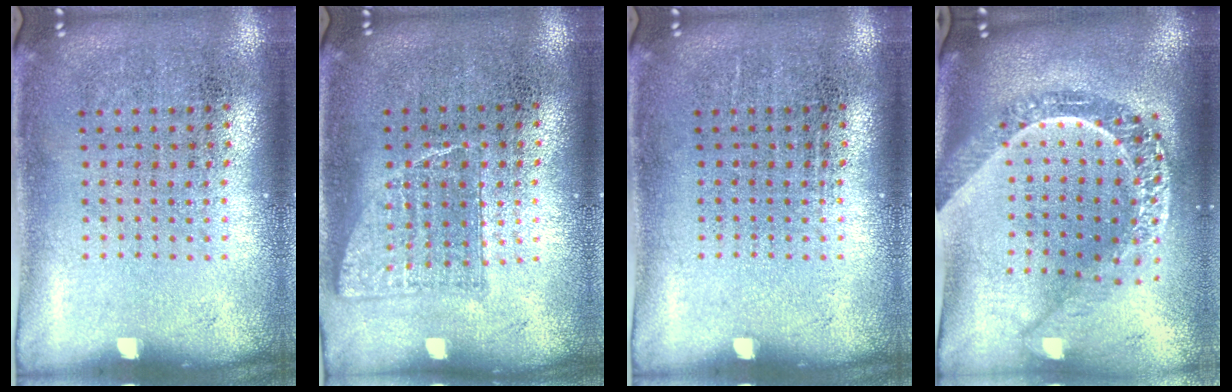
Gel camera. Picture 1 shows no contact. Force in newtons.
{"total": 0.7, "press": 0.6, "slide": 0.3}
{"total": 0.0}
{"total": 2.9, "press": 2.3, "slide": 1.8}